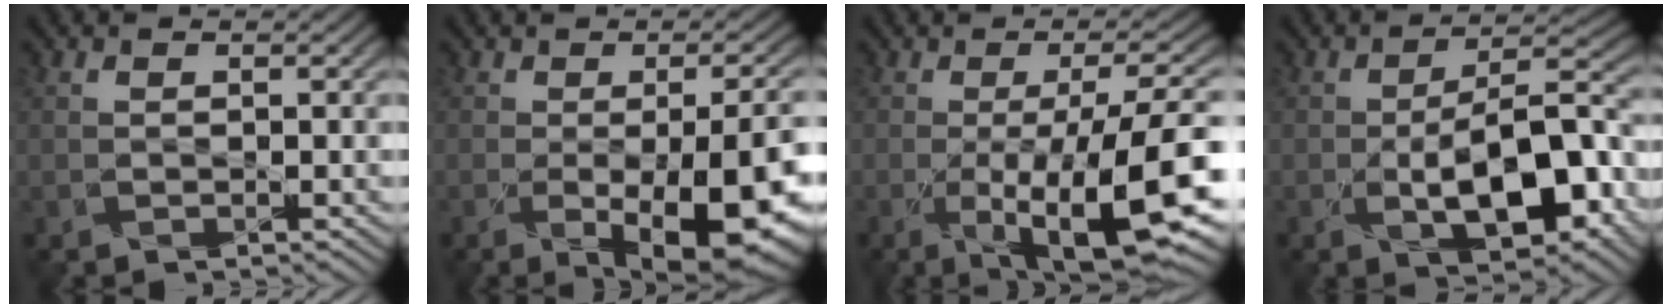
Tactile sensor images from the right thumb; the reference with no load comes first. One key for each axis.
{"total": 12.8, "fx": -4.4, "fy": 5.4, "fz": 10.7, "tx": -0.140, "ty": -0.037, "tz": -0.043}
{"total": 13.6, "fx": -4.2, "fy": 3.5, "fz": 12.4, "tx": -0.179, "ty": -0.013, "tz": -0.065}
{"total": 10.4, "fx": -3.5, "fy": 4.5, "fz": 8.7, "tx": -0.137, "ty": -0.007, "tz": -0.058}